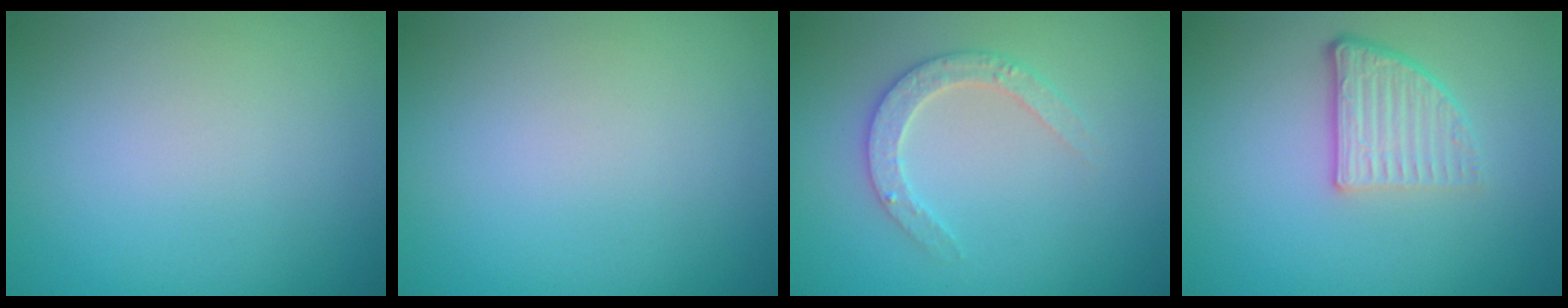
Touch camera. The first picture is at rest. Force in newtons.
{"total": 0.0}
{"total": 2.7, "press": 2.6, "slide": 0.5}
{"total": 3.8, "press": 2.5, "slide": 2.8}